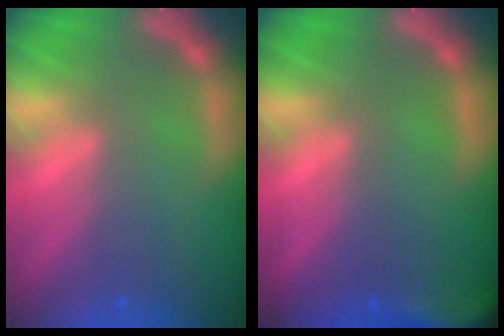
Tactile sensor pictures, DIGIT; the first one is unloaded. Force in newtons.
{"total": 6.0}